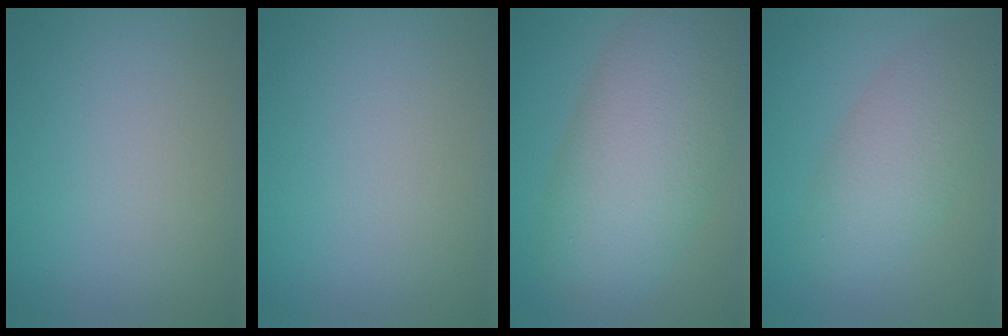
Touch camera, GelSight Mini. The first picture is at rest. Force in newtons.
{"total": 0.0}
{"total": 10.0, "press": 10.0, "slide": 0.6}
{"total": 4.9, "press": 4.9, "slide": 0.5}